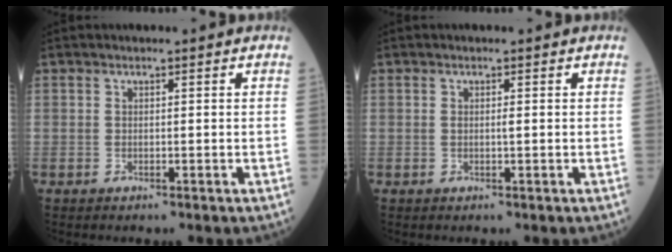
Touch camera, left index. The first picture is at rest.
{"total": 0.6, "force": [0.2, 0.0, 0.6], "torque": [-0.013, 0.001, 0.002]}